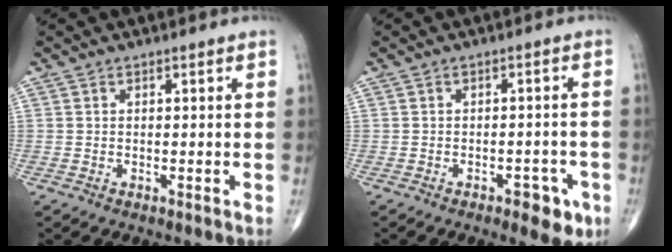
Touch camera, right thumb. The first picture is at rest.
{"total": 5.4, "force": [-2.8, 2.6, 3.9], "torque": [-0.030, 0.013, -0.031]}